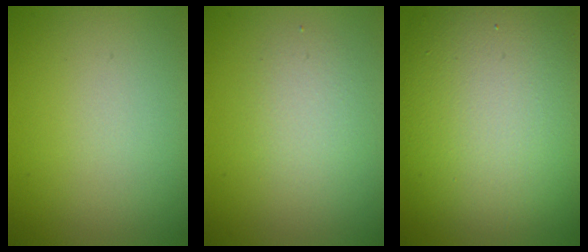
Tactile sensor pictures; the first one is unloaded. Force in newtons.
{"total": 2.1, "press": 2.1, "slide": 0.0}
{"total": 13.9, "press": 13.9, "slide": 0.5}